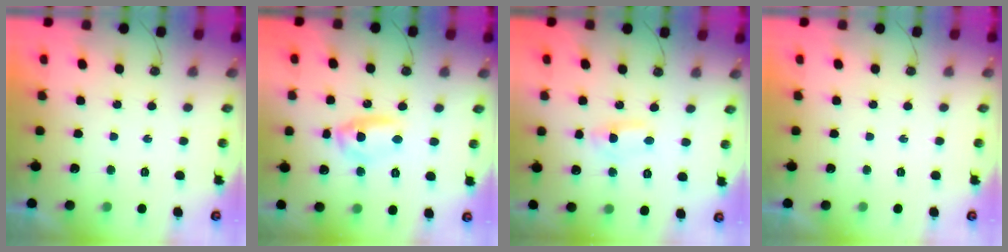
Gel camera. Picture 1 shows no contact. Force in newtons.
{"total": 9.0, "press": 9.0, "slide": 0.7}
{"total": 1.1, "press": 0.9, "slide": 0.6}
{"total": 0.0}